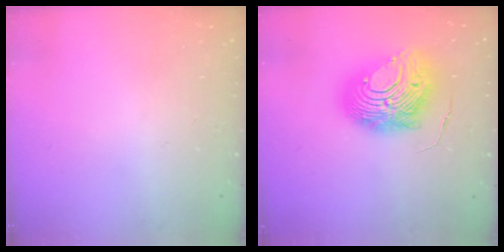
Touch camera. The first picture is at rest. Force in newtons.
{"total": 15.3, "press": 15.2, "slide": 1.6}